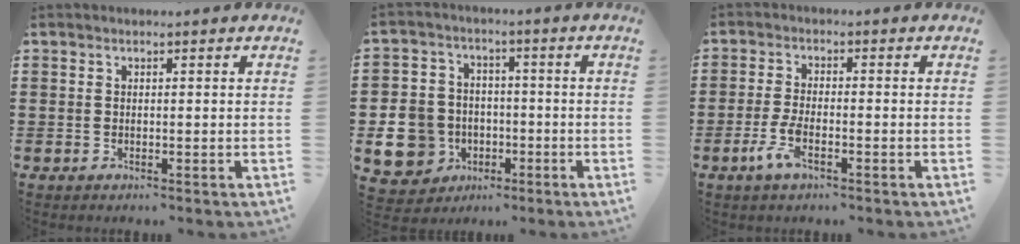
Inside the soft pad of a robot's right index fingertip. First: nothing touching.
{"total": 9.2, "force": [-2.7, 8.2, 3.2], "torque": [-0.123, 0.012, -0.050]}
{"total": 4.2, "force": [-2.1, 1.3, 3.5], "torque": [-0.085, -0.006, -0.046]}